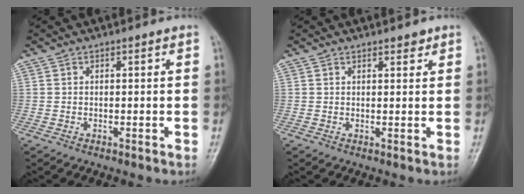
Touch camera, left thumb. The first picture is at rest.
{"total": 1.4, "force": [1.1, 0.7, 0.6], "torque": [0.001, -0.007, 0.013]}